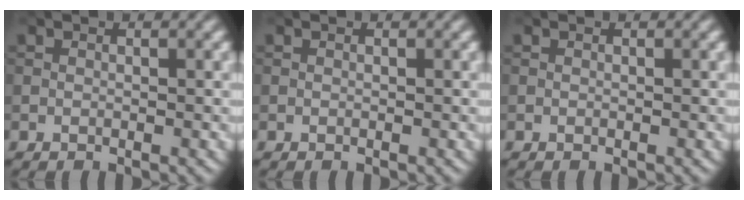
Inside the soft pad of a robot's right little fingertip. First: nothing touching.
{"total": 0.0}
{"total": 0.0}